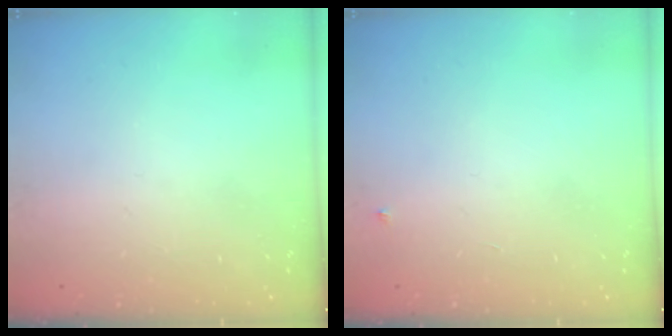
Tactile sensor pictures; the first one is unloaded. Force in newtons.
{"total": 2.7, "press": 2.7, "slide": 0.4}